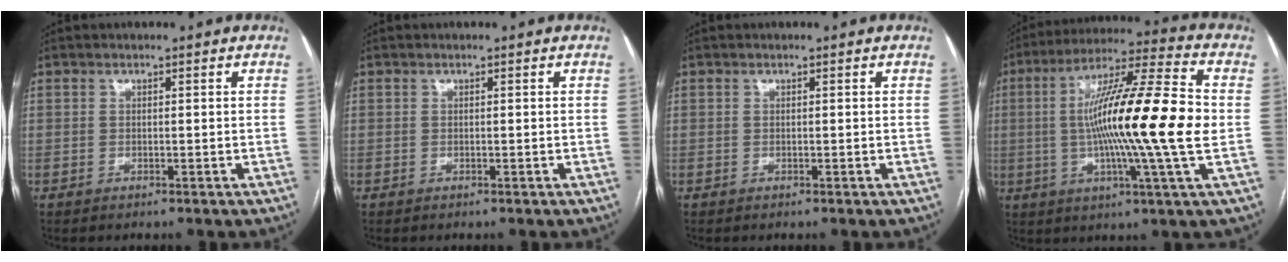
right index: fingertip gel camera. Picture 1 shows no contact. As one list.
[{"total": 0.0}, {"total": 0.0}, {"total": 19.4, "force": [-0.3, -0.4, 19.4], "torque": [-0.330, -0.001, -0.019]}]